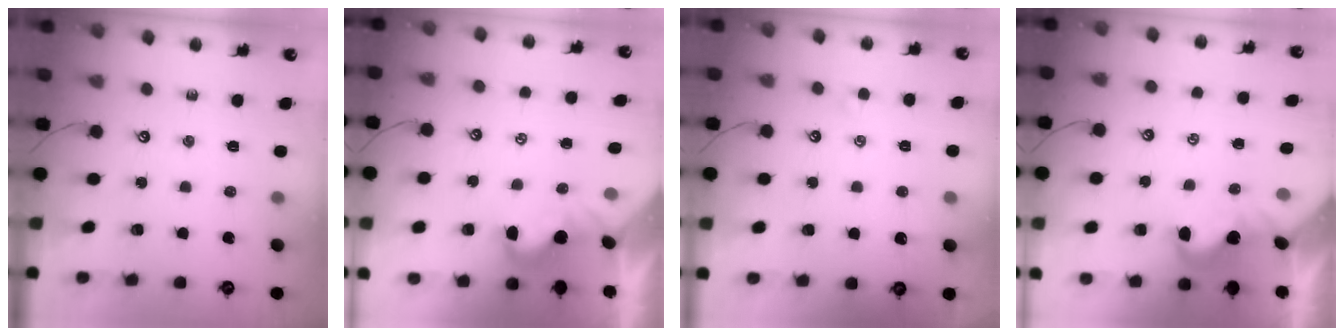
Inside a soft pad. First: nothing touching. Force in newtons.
{"total": 0.6, "press": 0.1, "slide": 0.6}
{"total": 1.4, "press": 1.3, "slide": 0.4}
{"total": 0.0}